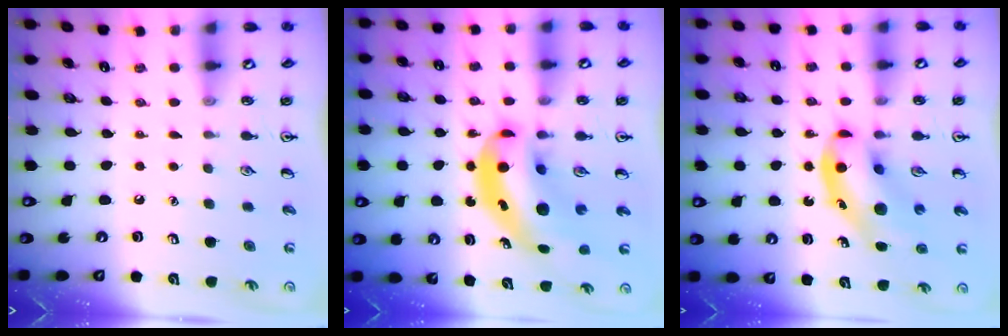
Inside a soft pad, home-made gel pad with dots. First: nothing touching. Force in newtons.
{"total": 10.9, "press": 10.3, "slide": 3.5}
{"total": 9.7, "press": 9.4, "slide": 2.5}